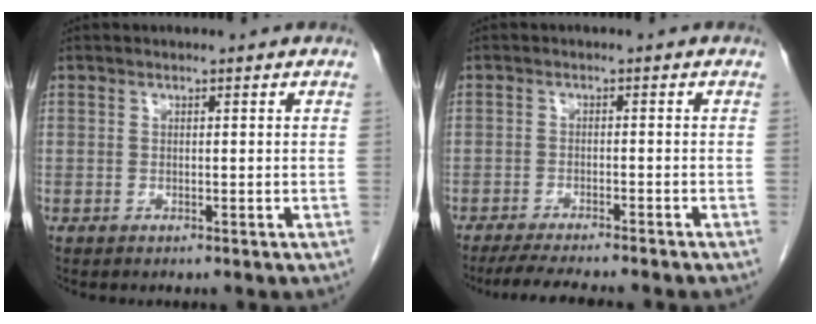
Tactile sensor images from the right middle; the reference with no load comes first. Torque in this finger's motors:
{"motor_torque": [1.11, -1.03, 0.11, 0.04]}